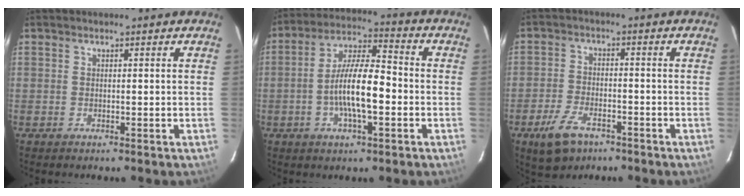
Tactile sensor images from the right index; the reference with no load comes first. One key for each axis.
{"total": 11.8, "fx": -2.5, "fy": 3.2, "fz": 11.1, "tx": -0.212, "ty": 0.008, "tz": -0.050}
{"total": 8.1, "fx": -5.1, "fy": 4.2, "fz": 4.7, "tx": -0.118, "ty": -0.006, "tz": -0.090}